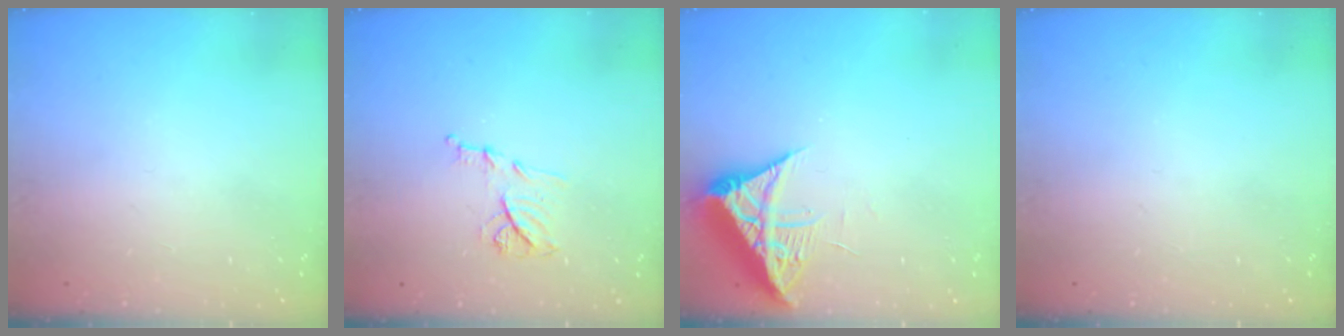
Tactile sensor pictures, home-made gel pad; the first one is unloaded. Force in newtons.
{"total": 8.8, "press": 8.7, "slide": 1.0}
{"total": 8.1, "press": 8.0, "slide": 0.8}
{"total": 0.0}